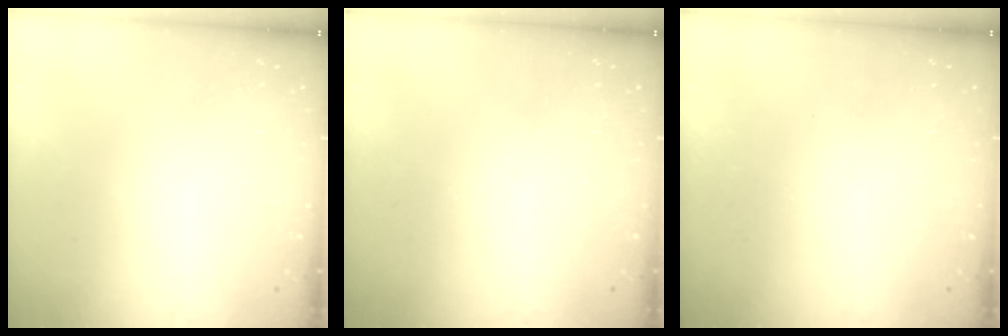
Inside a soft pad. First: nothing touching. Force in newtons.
{"total": 0.0}
{"total": 0.0}